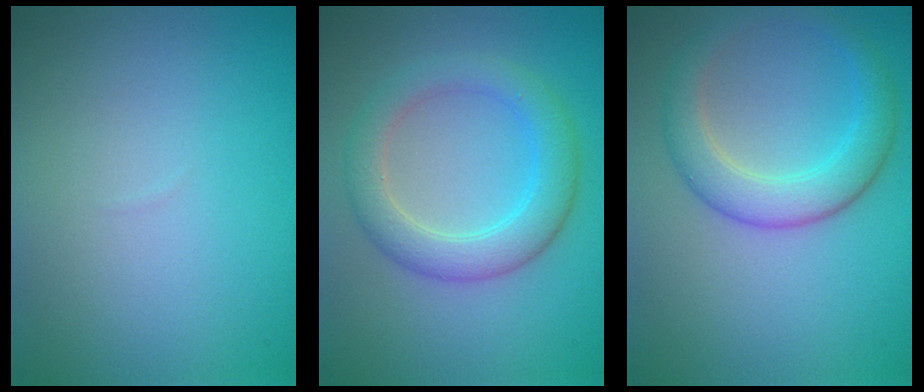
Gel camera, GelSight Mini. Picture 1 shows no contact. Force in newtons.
{"total": 4.4, "press": 4.4, "slide": 0.1}
{"total": 4.3, "press": 4.3, "slide": 0.1}